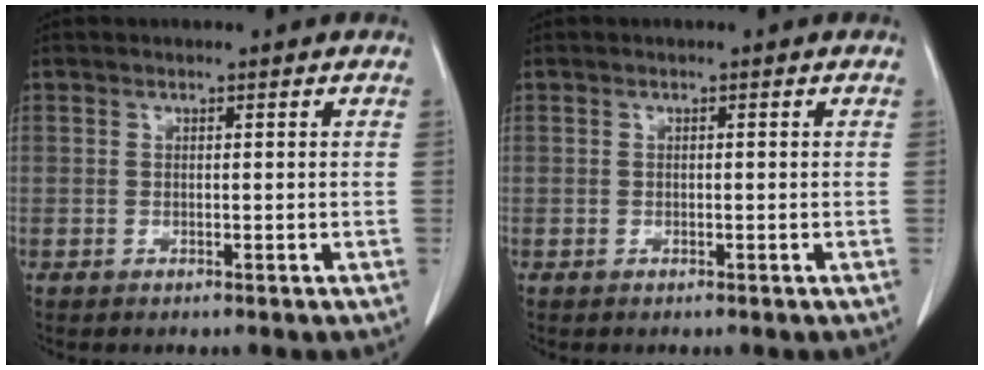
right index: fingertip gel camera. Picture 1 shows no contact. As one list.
[{"total": 0.0}]